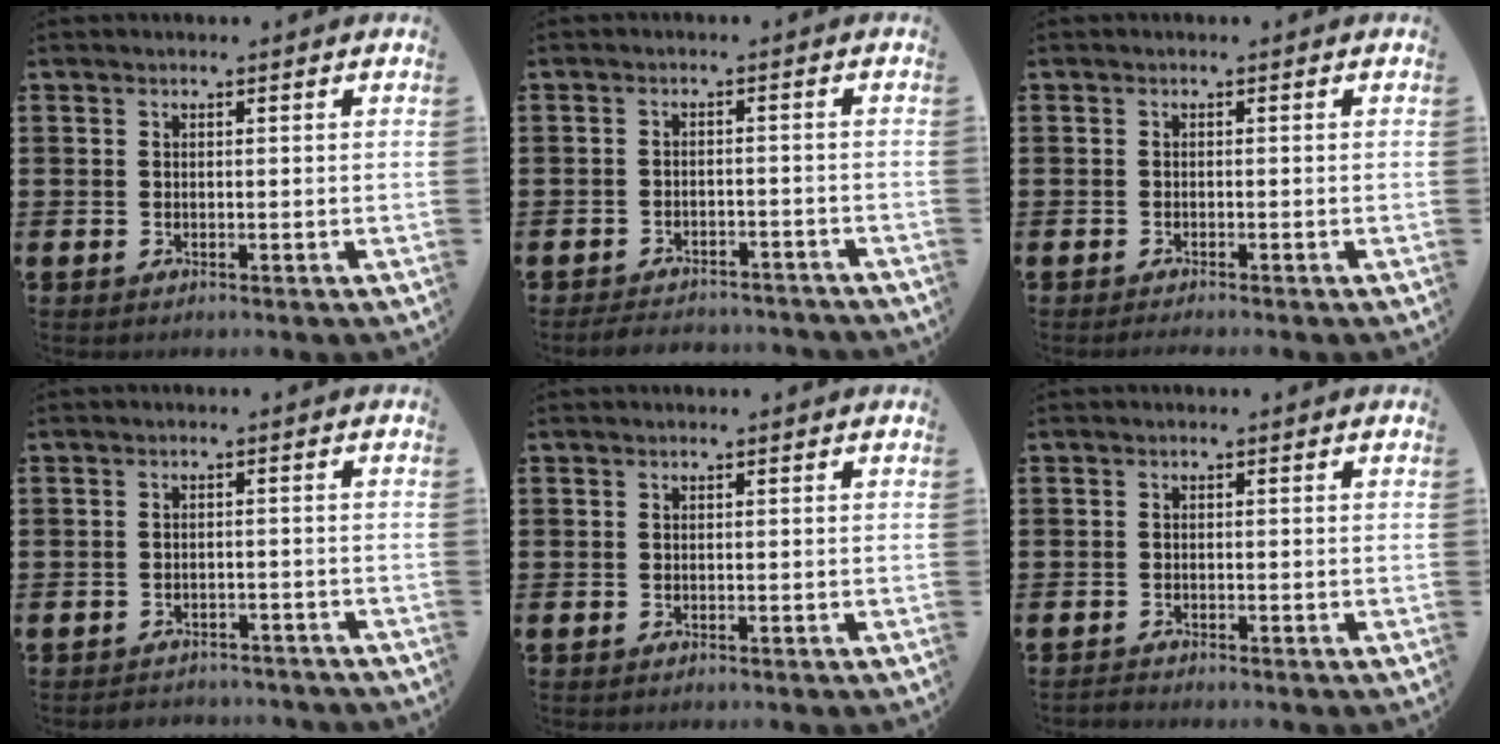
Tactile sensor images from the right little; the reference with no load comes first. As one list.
[{"total": 2.3, "force": [-2.3, 0.2, 0.1], "torque": [-0.007, 0.003, -0.050]}, {"total": 0.5, "force": [-0.5, -0.1, 0.3], "torque": [-0.004, -0.003, -0.009]}, {"total": 1.6, "force": [-1.6, 0.1, -0.2], "torque": [-0.002, 0.004, -0.036]}, {"total": 0.0}, {"total": 0.6, "force": [-0.6, 0.0, 0.0], "torque": [-0.001, -0.002, -0.013]}]